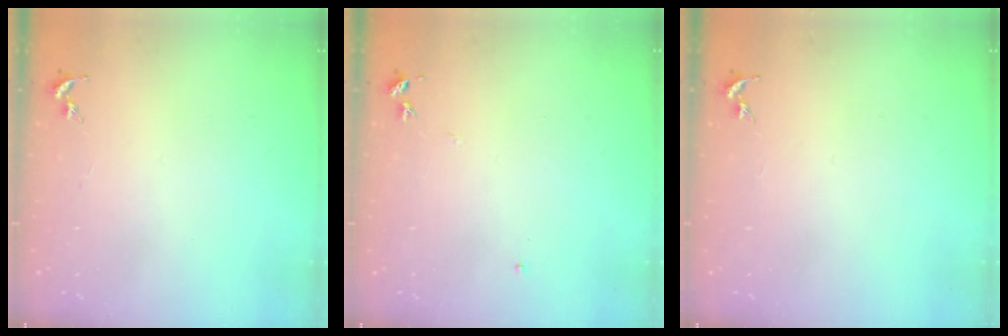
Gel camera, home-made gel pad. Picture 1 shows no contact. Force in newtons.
{"total": 4.7, "press": 4.7, "slide": 0.5}
{"total": 0.0}